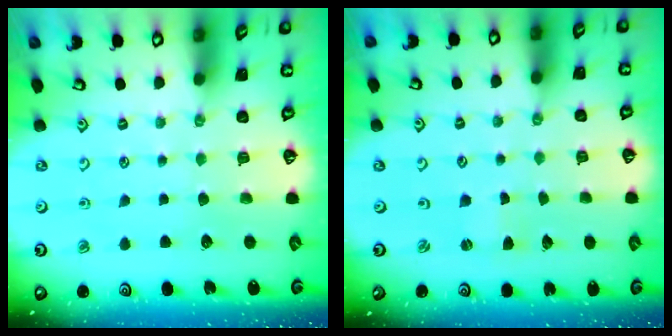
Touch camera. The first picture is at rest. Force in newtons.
{"total": 1.3, "press": 1.2, "slide": 0.2}